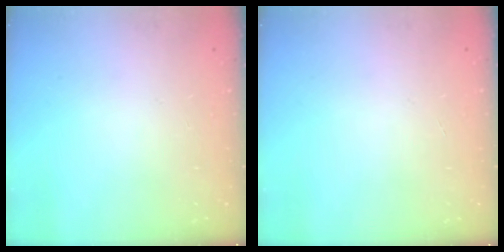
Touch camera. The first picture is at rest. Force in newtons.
{"total": 0.0}